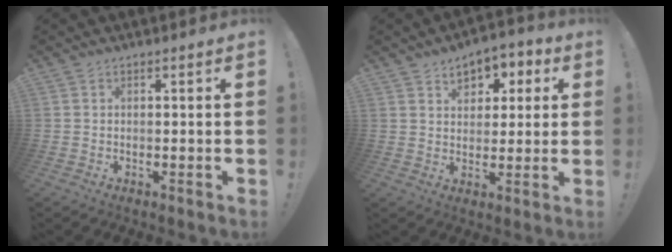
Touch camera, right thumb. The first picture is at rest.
{"total": 7.3, "force": [3.2, 5.6, 3.4], "torque": [-0.044, -0.012, 0.057]}